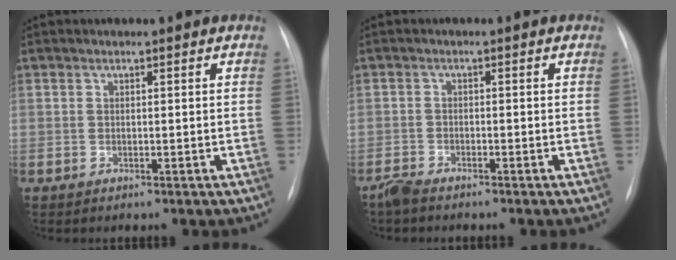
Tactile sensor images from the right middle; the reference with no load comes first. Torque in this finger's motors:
{"motor_torque": [-0.19, -0.16, 0.04, 0.01]}